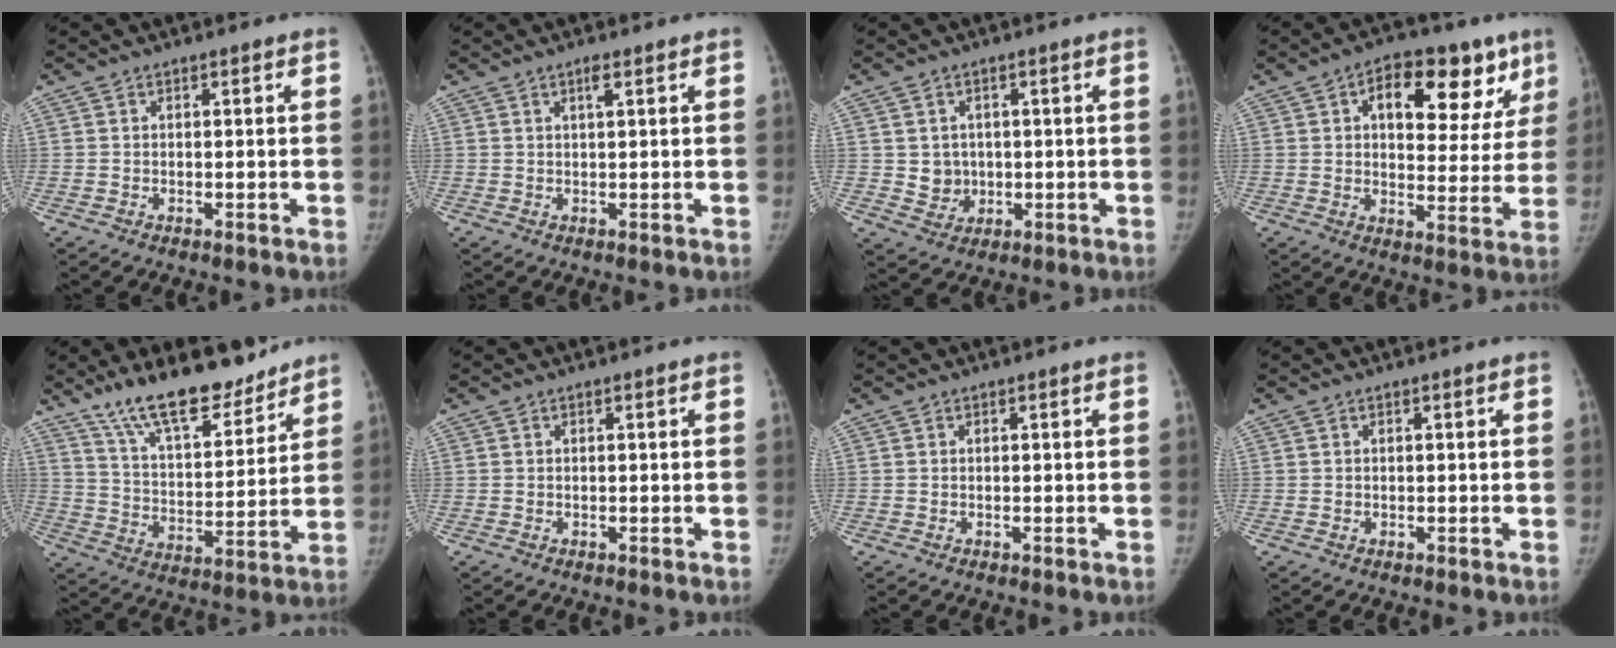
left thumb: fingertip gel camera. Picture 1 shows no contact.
{"total": 1.6, "force": [0.9, 0.3, 1.3], "torque": [-0.022, -0.001, 0.016]}
{"total": 4.6, "force": [0.3, 4.3, 1.7], "torque": [-0.007, -0.001, 0.015]}
{"total": 18.1, "force": [8.2, 9.6, 12.9], "torque": [-0.120, -0.006, 0.111]}
{"total": 17.0, "force": [13.5, 5.5, 8.9], "torque": [-0.112, -0.075, 0.234]}
{"total": 0.0}
{"total": 0.0}
{"total": 0.0}